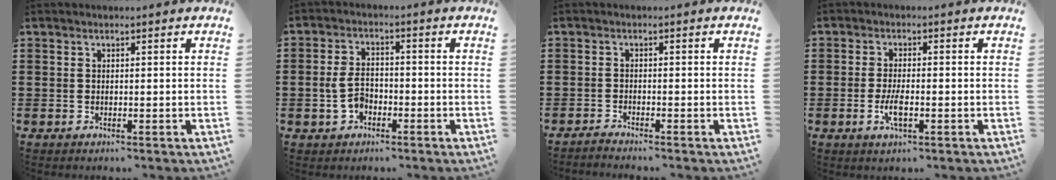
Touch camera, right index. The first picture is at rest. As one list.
[{"total": 4.8, "force": [-1.5, 3.0, 3.5], "torque": [-0.092, -0.002, -0.035]}, {"total": 1.2, "force": [-1.2, -0.1, -0.1], "torque": [-0.002, 0.003, -0.026]}, {"total": 3.6, "force": [-1.1, 1.1, 3.3], "torque": [-0.070, -0.004, -0.023]}]